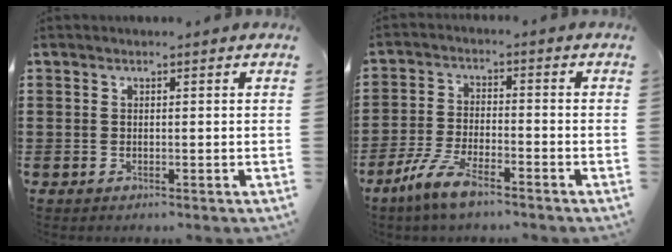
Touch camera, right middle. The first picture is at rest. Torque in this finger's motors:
{"motor_torque": [1.73, -0.41, 0.49, 0.13]}